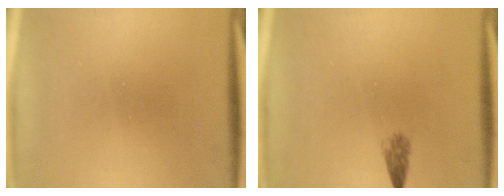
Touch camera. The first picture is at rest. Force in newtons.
{"total": 1.8}